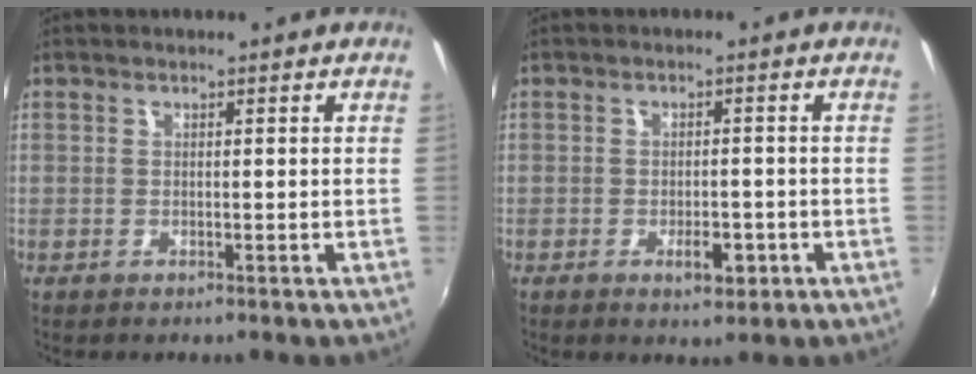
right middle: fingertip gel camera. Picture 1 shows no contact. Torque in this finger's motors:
{"motor_torque": [1.07, -1.07, 0.17, 0.08]}